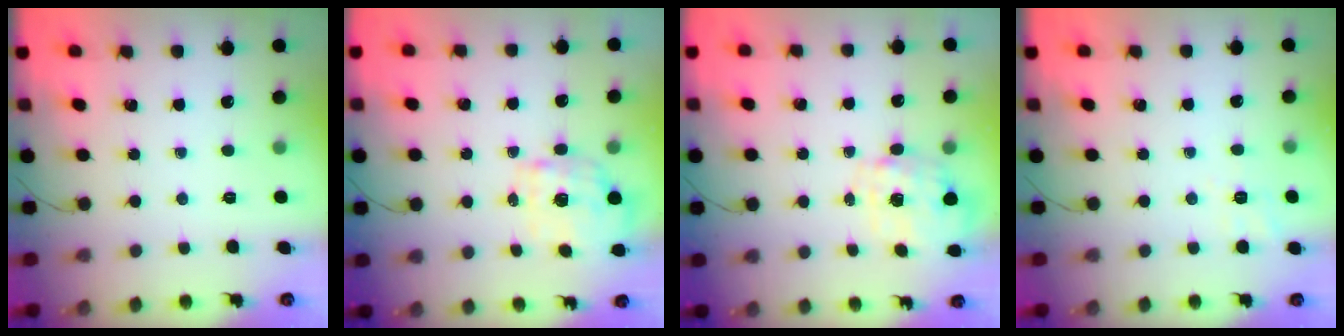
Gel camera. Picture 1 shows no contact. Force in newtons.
{"total": 2.0, "press": 1.8, "slide": 1.0}
{"total": 2.8, "press": 2.6, "slide": 0.9}
{"total": 2.2, "press": 0.9, "slide": 2.0}